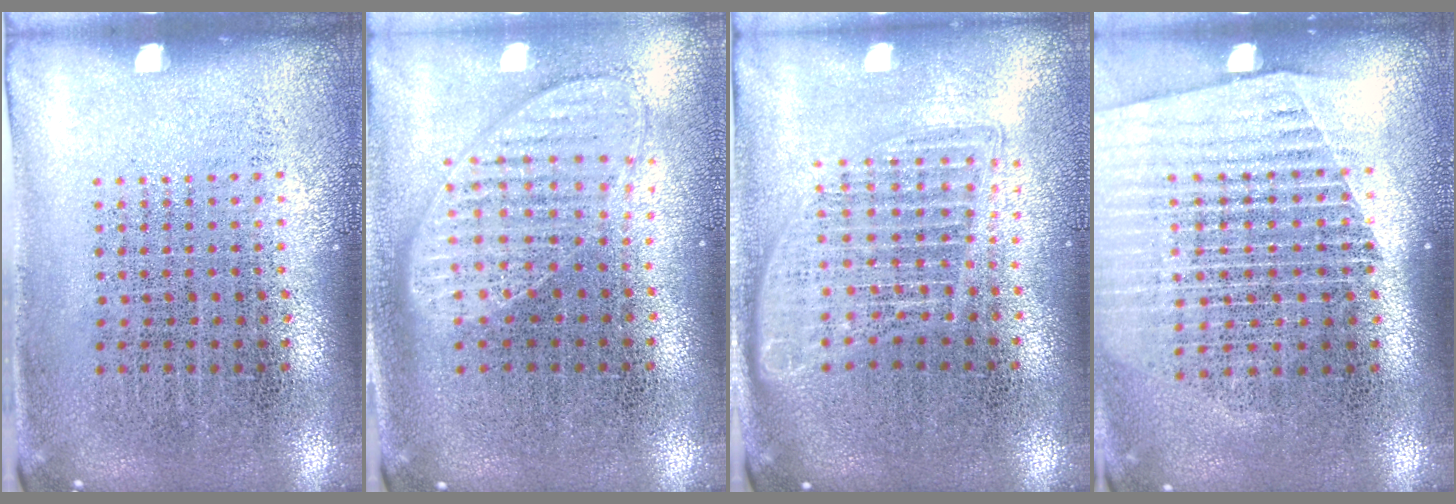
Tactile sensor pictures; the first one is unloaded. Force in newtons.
{"total": 1.0, "press": 1.0, "slide": 0.2}
{"total": 1.7, "press": 1.5, "slide": 0.8}
{"total": 1.6, "press": 1.5, "slide": 0.5}